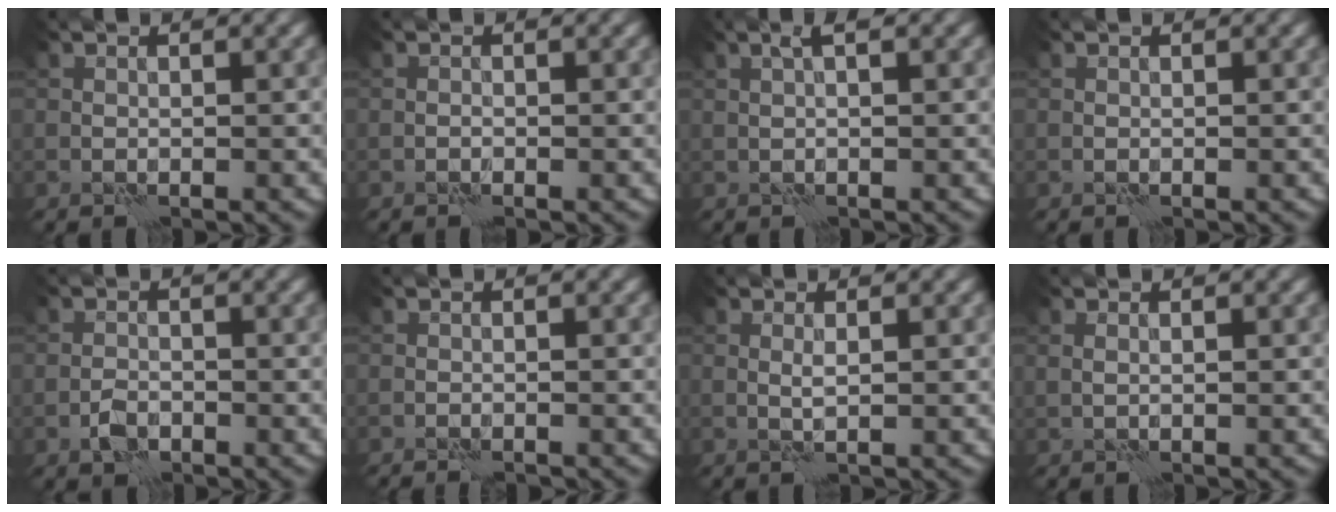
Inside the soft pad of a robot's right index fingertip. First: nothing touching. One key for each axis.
{"total": 0.0}
{"total": 1.4, "fx": 0.6, "fy": 0.2, "fz": 1.2, "tx": -0.024, "ty": 0.009, "tz": 0.012}
{"total": 0.0}
{"total": 1.8, "fx": -1.0, "fy": 1.1, "fz": 1.1, "tx": -0.019, "ty": 0.004, "tz": -0.023}
{"total": 1.3, "fx": -1.2, "fy": 0.2, "fz": 0.4, "tx": -0.004, "ty": 0.003, "tz": -0.019}
{"total": 0.8, "fx": 0.3, "fy": 0.1, "fz": 0.8, "tx": -0.018, "ty": 0.005, "tz": 0.003}
{"total": 0.6, "fx": 0.4, "fy": 0.2, "fz": 0.3, "tx": -0.010, "ty": 0.002, "tz": 0.005}